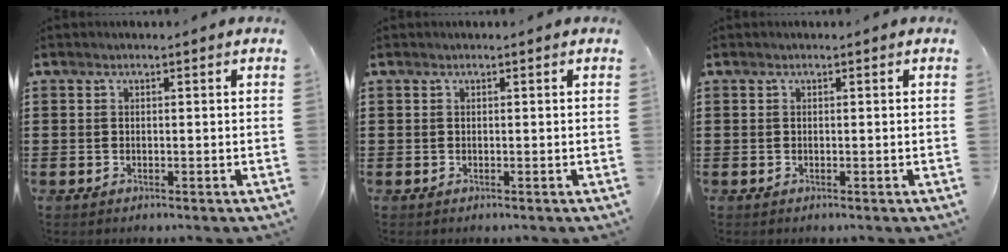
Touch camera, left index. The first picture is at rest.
{"total": 0.0}
{"total": 0.0}